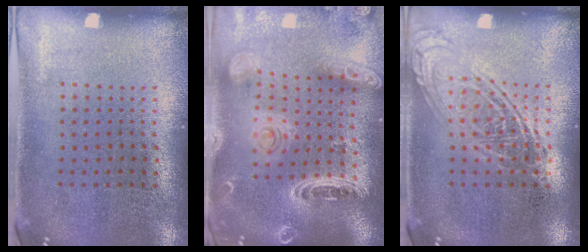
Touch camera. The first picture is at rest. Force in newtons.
{"total": 2.3, "press": 2.1, "slide": 0.9}
{"total": 2.6, "press": 2.6, "slide": 0.3}